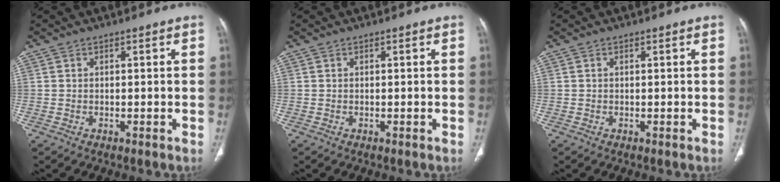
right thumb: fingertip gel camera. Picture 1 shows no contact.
{"total": 0.0}
{"total": 0.0}